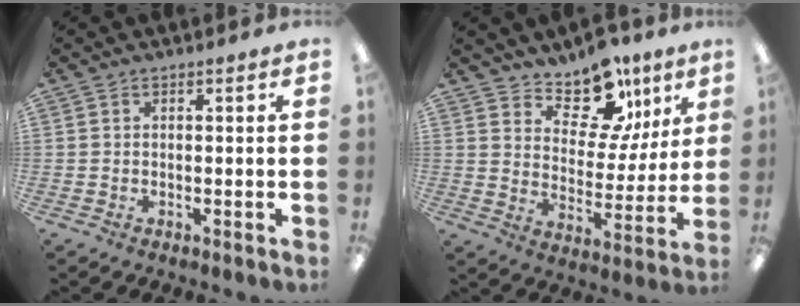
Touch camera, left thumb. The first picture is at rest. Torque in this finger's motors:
{"motor_torque": [0.31, 0.40, -0.39, -0.07, 0.01]}